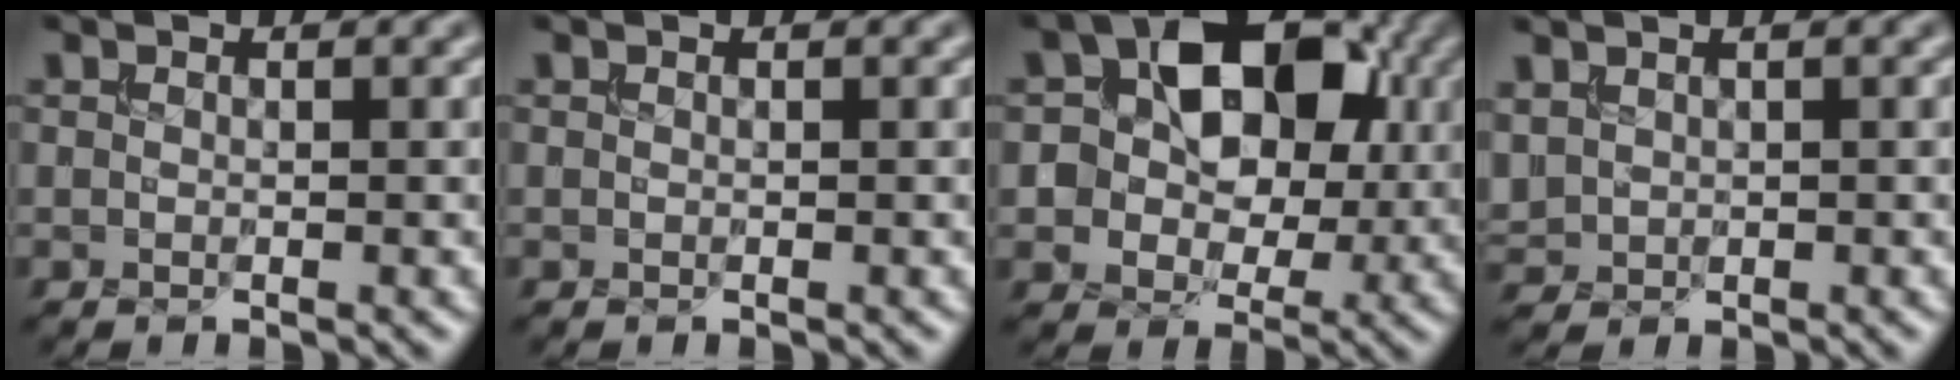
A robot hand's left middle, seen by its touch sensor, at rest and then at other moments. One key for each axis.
{"total": 0.0}
{"total": 11.7, "fx": 1.7, "fy": 8.7, "fz": 7.7, "tx": -0.085, "ty": 0.032, "tz": 0.014}
{"total": 1.1, "fx": 0.5, "fy": 1.0, "fz": 0.3, "tx": -0.010, "ty": 0.004, "tz": 0.020}